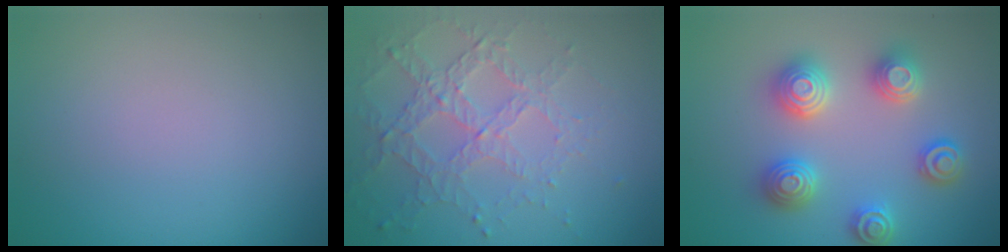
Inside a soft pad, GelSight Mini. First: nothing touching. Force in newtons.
{"total": 4.7, "press": 3.3, "slide": 3.3}
{"total": 4.8, "press": 4.7, "slide": 0.6}